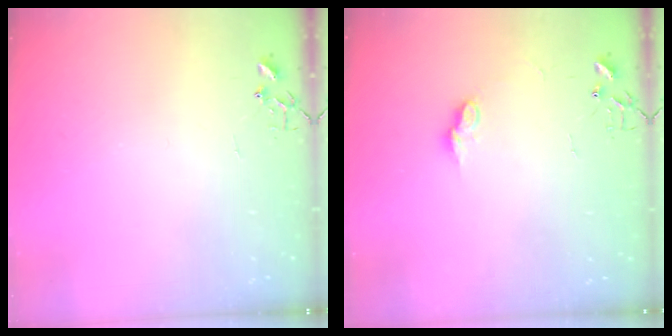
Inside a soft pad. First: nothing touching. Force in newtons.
{"total": 7.2, "press": 7.2, "slide": 0.2}